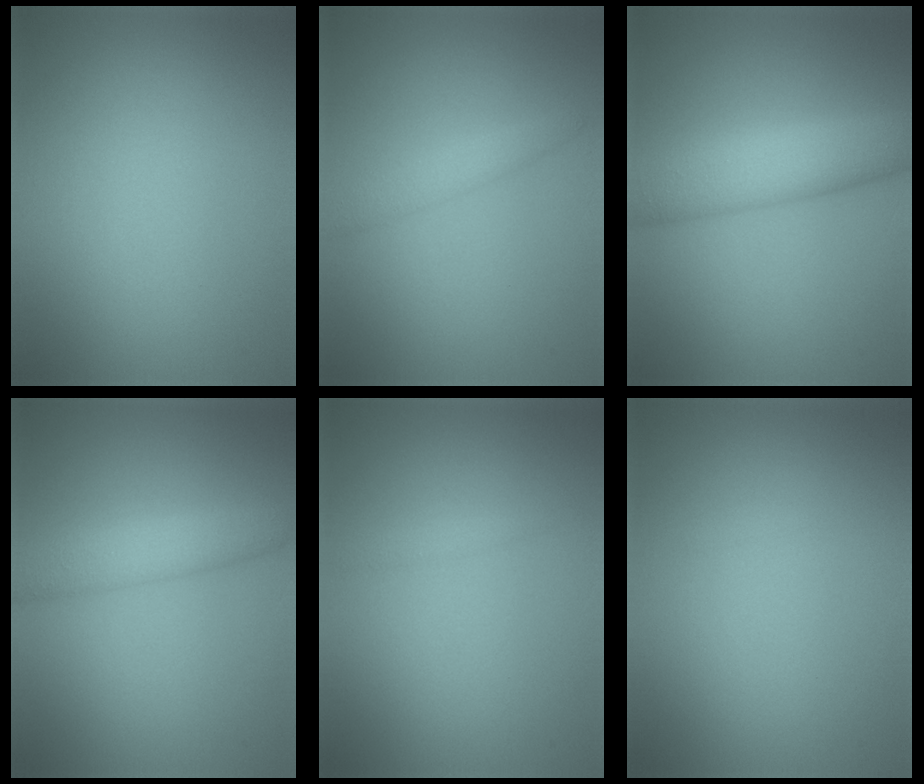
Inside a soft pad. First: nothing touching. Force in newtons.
{"total": 1.7, "press": 1.7, "slide": 0.1}
{"total": 6.3, "press": 6.3, "slide": 0.1}
{"total": 3.3, "press": 3.3, "slide": 0.0}
{"total": 0.6, "press": 0.6, "slide": 0.0}
{"total": 0.0}